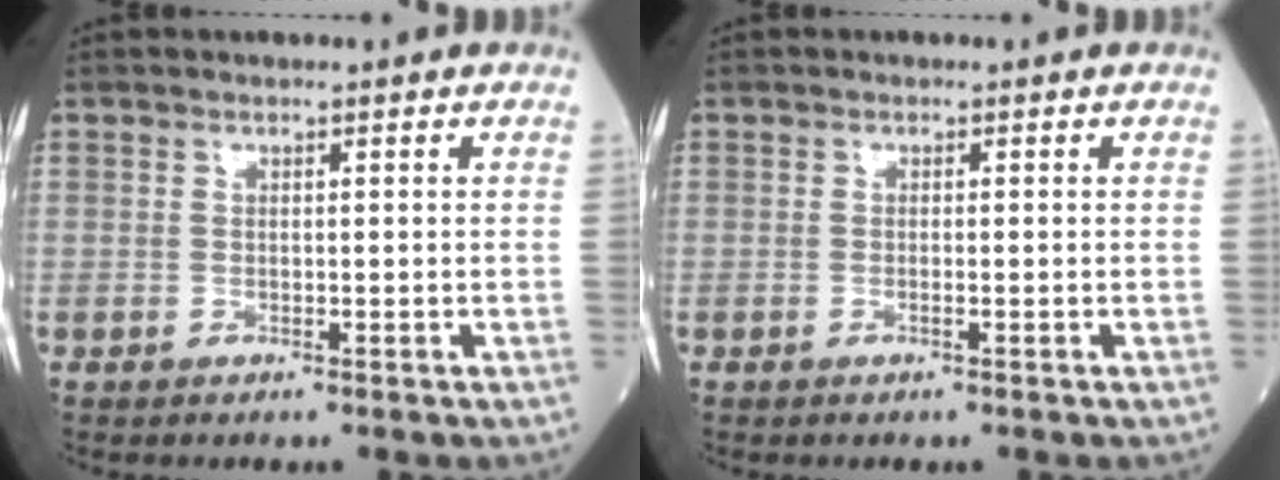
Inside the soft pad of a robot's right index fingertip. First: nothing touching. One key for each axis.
{"total": 0.7, "fx": -0.3, "fy": 0.0, "fz": 0.6, "tx": -0.013, "ty": 0.000, "tz": -0.005}